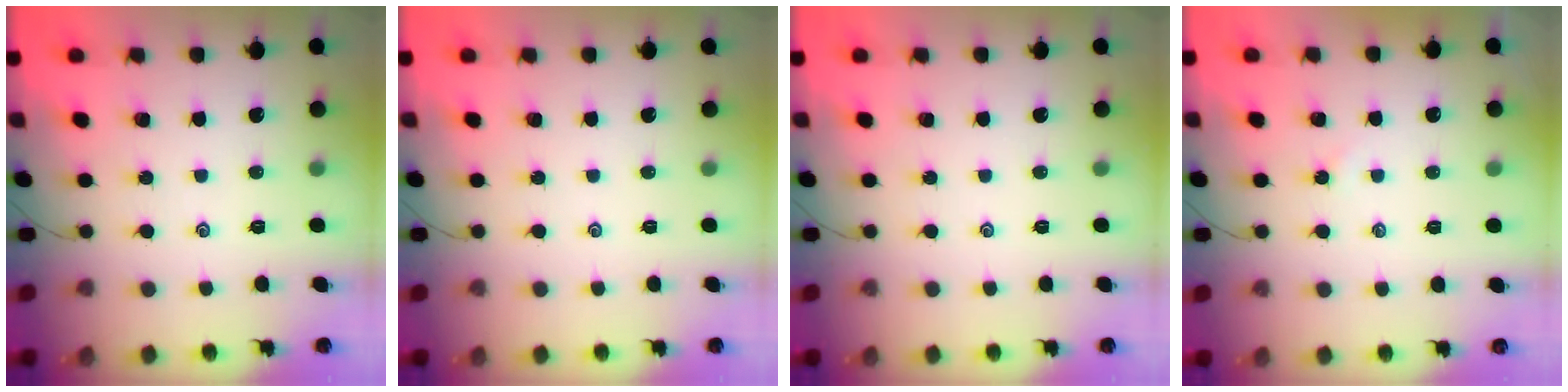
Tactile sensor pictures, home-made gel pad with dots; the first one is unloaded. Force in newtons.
{"total": 0.0}
{"total": 0.0}
{"total": 1.7, "press": 1.7, "slide": 0.3}